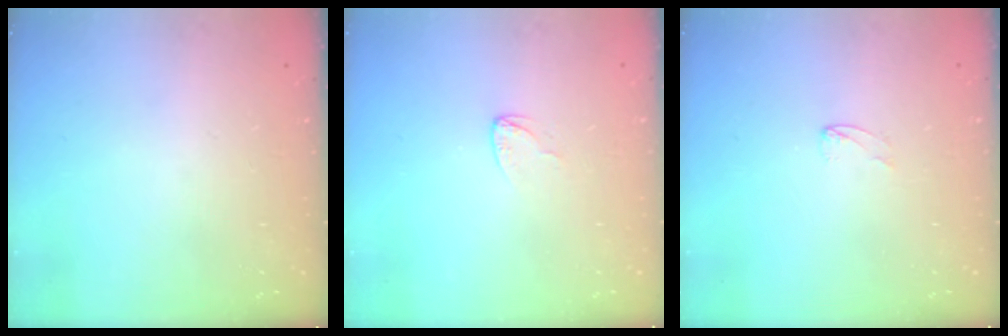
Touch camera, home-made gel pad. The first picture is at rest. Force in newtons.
{"total": 2.7, "press": 2.7, "slide": 0.2}
{"total": 1.7, "press": 1.7, "slide": 0.1}